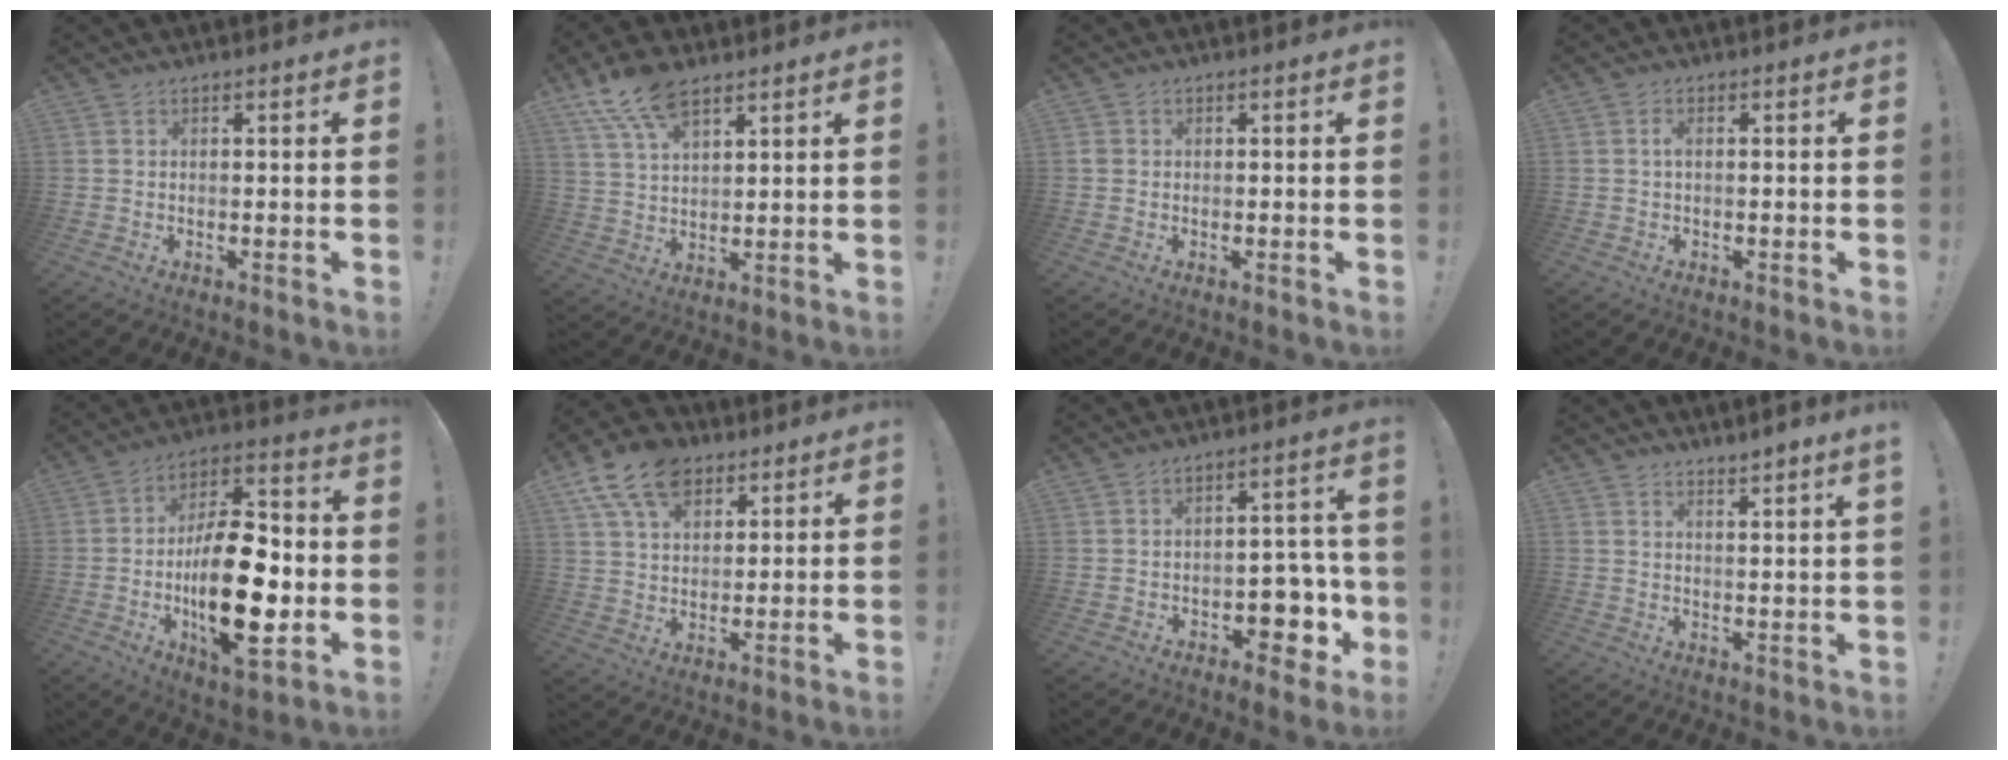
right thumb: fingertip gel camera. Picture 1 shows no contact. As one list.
[{"total": 10.9, "force": [7.5, 4.9, 6.3], "torque": [-0.112, -0.031, 0.142]}, {"total": 1.1, "force": [0.1, 1.0, 0.5], "torque": [-0.008, 0.003, 0.002]}, {"total": 1.4, "force": [-0.2, 0.4, 1.3], "torque": [-0.026, 0.004, -0.005]}, {"total": 23.8, "force": [-3.9, 11.1, 20.7], "torque": [-0.358, 0.015, -0.056]}, {"total": 14.8, "force": [8.0, 9.8, 7.6], "torque": [-0.120, -0.036, 0.151]}, {"total": 9.9, "force": [-3.7, 7.0, 5.9], "torque": [-0.036, 0.019, -0.054]}, {"total": 3.7, "force": [3.1, -1.0, 1.8], "torque": [-0.021, -0.026, 0.047]}]